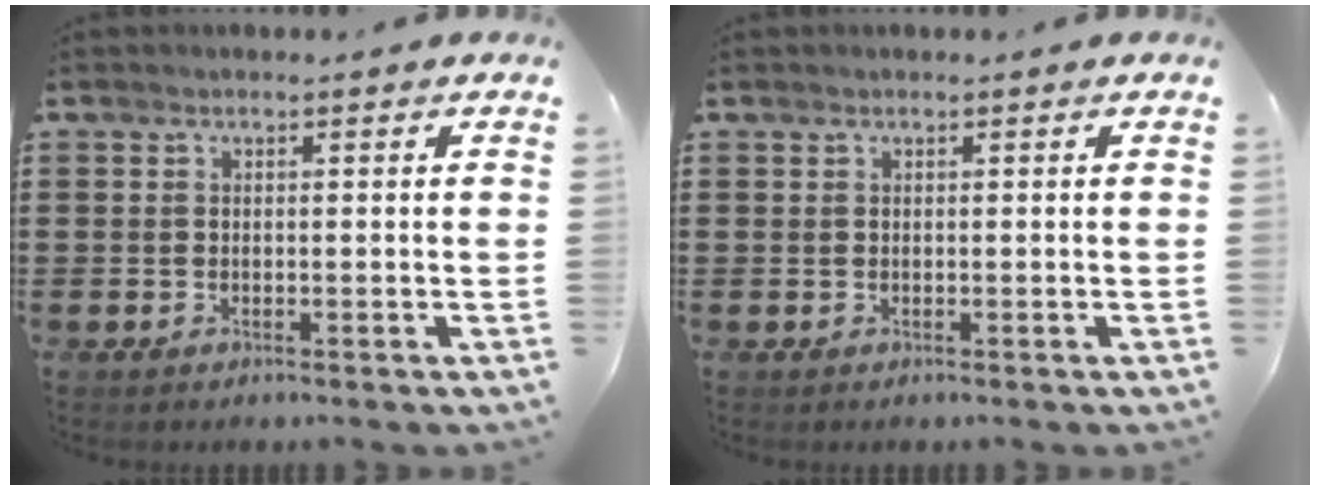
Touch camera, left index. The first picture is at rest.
{"total": 0.0}